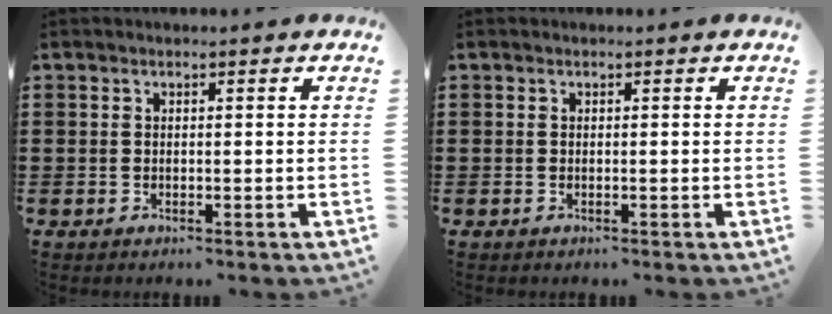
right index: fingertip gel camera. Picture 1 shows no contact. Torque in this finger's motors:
{"motor_torque": [0.00, 0.00, 0.00, 0.00]}